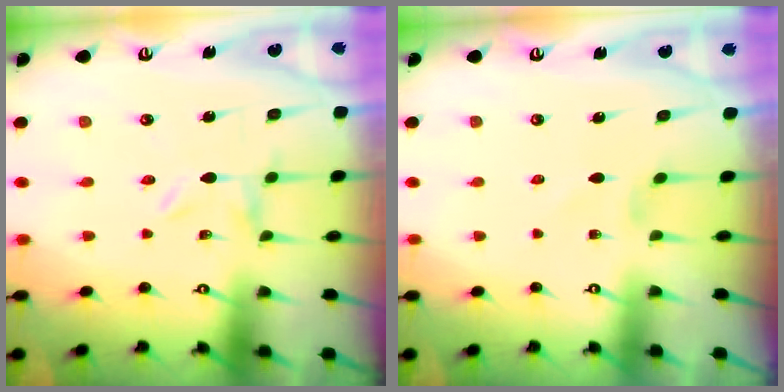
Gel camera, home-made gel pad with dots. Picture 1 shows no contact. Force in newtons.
{"total": 1.2, "press": 1.2, "slide": 0.3}